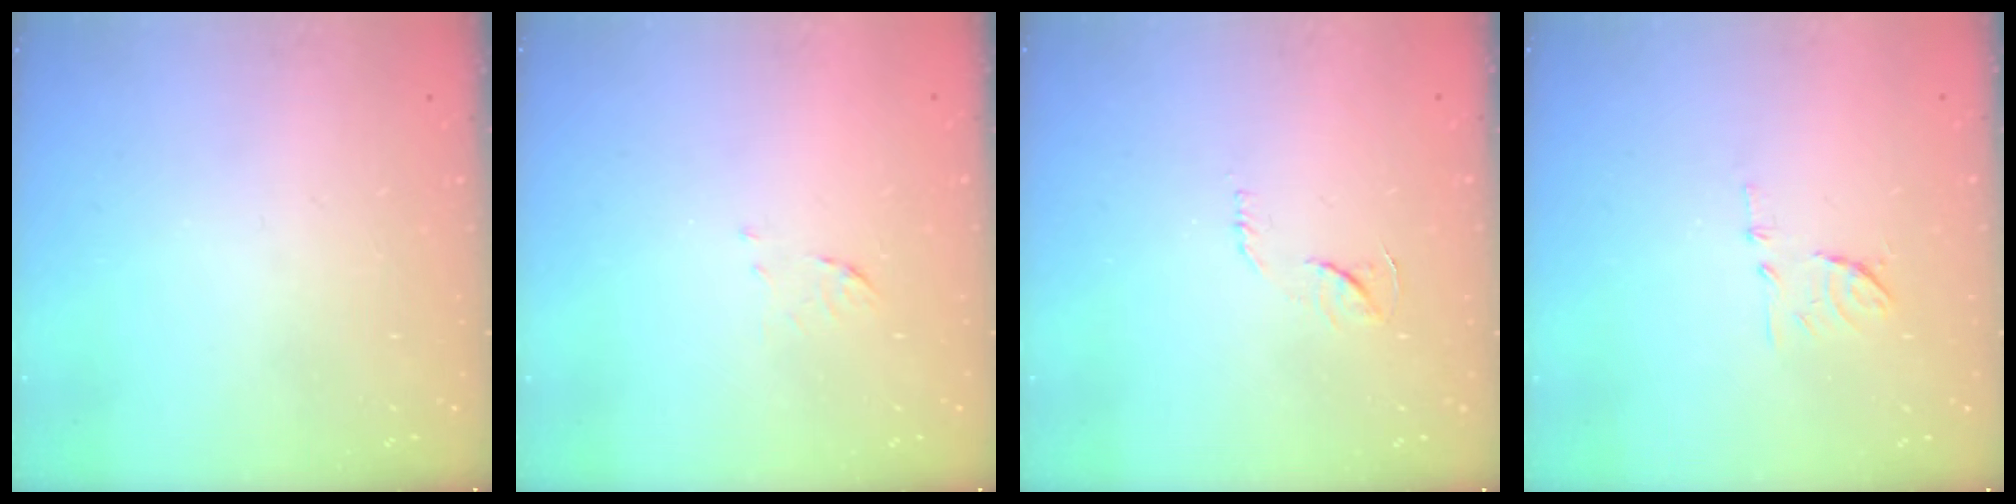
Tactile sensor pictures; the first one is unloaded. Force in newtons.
{"total": 5.3, "press": 5.2, "slide": 0.5}
{"total": 6.1, "press": 6.1, "slide": 0.3}
{"total": 7.5, "press": 7.5, "slide": 0.8}